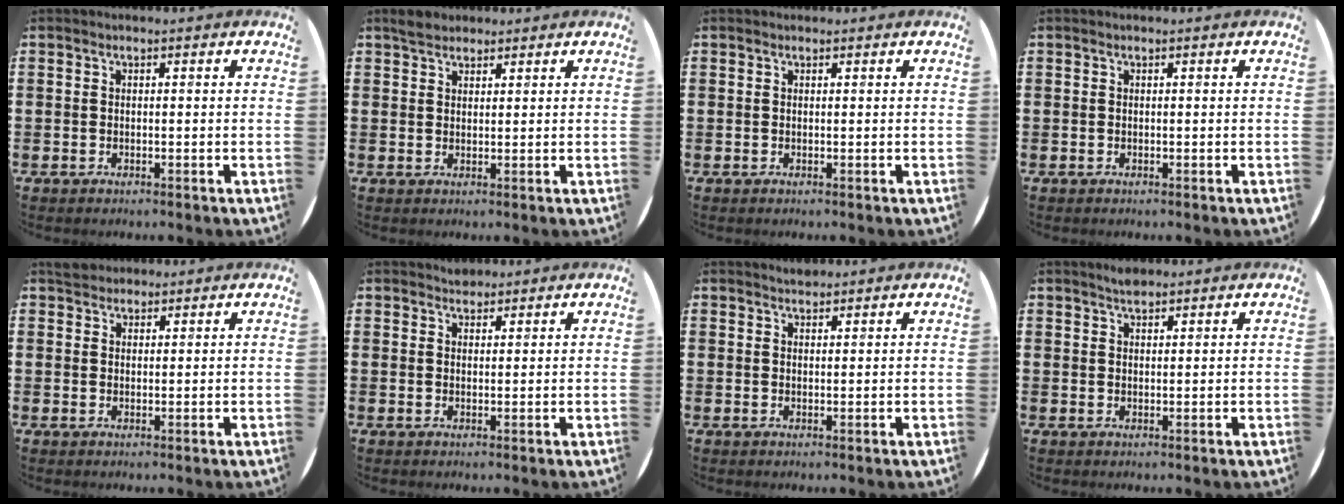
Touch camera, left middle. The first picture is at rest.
{"total": 2.3, "force": [2.1, 1.0, 0.3], "torque": [-0.001, 0.003, 0.039]}
{"total": 0.0}
{"total": 0.0}
{"total": 2.2, "force": [2.0, 0.9, -0.1], "torque": [0.006, 0.003, 0.039]}
{"total": 1.5, "force": [1.4, 0.3, -0.2], "torque": [0.003, 0.003, 0.028]}
{"total": 1.4, "force": [1.3, 0.2, -0.1], "torque": [0.001, 0.001, 0.026]}
{"total": 1.9, "force": [1.7, 0.5, 0.5], "torque": [-0.010, 0.003, 0.032]}